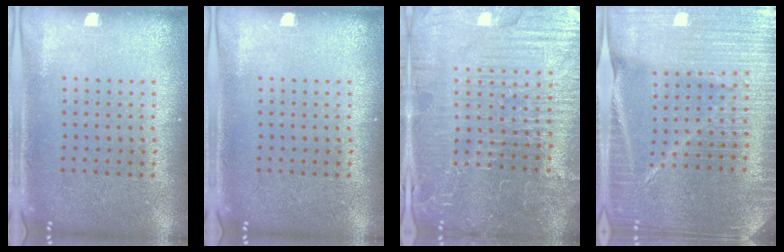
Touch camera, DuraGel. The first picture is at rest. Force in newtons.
{"total": 0.0}
{"total": 5.8, "press": 5.4, "slide": 2.3}
{"total": 4.9, "press": 4.5, "slide": 2.1}